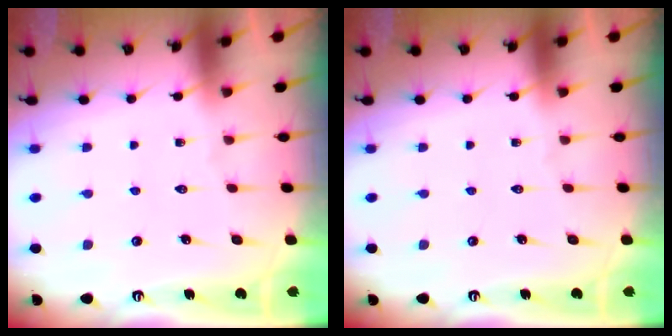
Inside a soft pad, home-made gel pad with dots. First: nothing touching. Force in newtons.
{"total": 0.0}